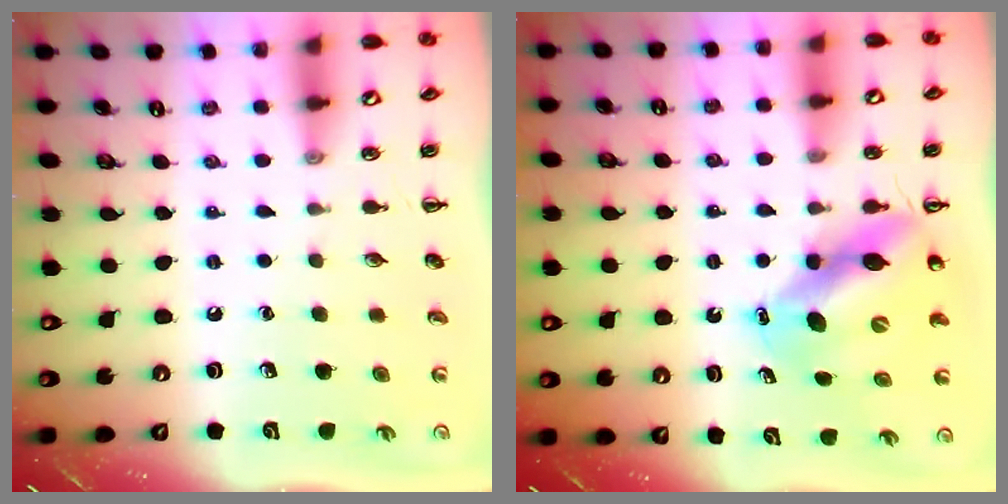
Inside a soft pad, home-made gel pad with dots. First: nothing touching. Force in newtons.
{"total": 9.8, "press": 9.4, "slide": 2.6}